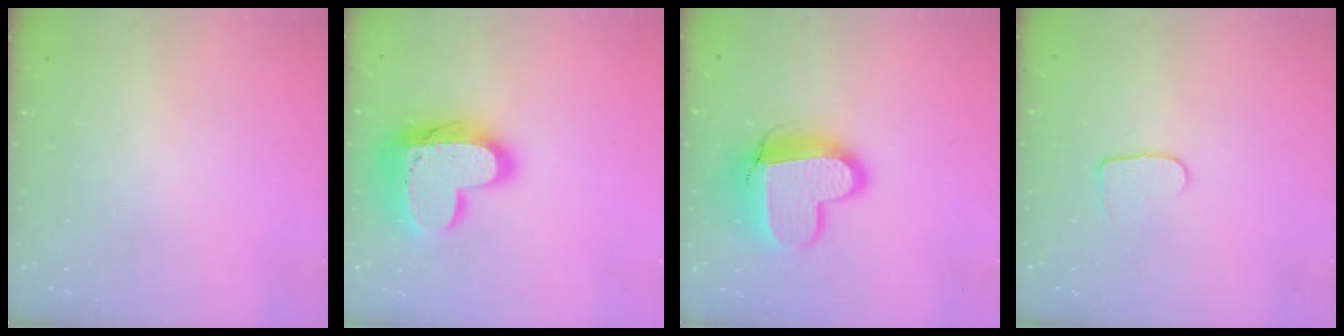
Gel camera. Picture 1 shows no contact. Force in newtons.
{"total": 19.8, "press": 19.7, "slide": 1.5}
{"total": 14.4, "press": 14.4, "slide": 1.1}
{"total": 5.8, "press": 5.8, "slide": 0.6}